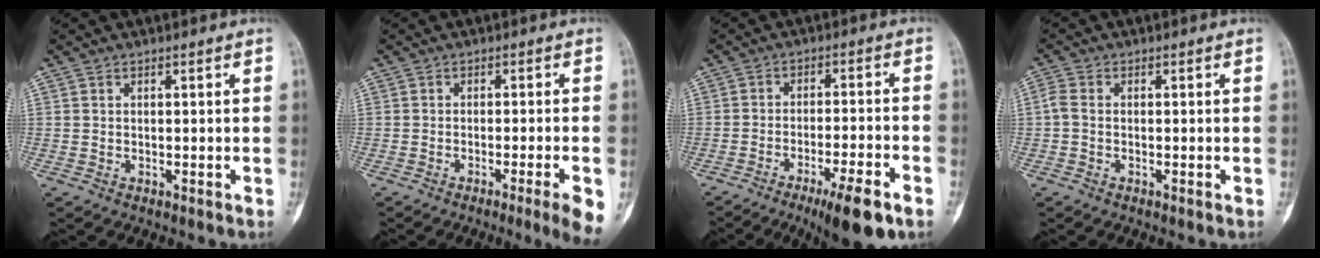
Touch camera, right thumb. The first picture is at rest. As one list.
[{"total": 6.0, "force": [-3.1, -0.5, 5.1], "torque": [-0.071, -0.002, -0.046]}, {"total": 11.0, "force": [-6.5, 1.8, 8.7], "torque": [-0.139, 0.019, -0.096]}, {"total": 2.1, "force": [-0.5, 1.2, 1.6], "torque": [-0.041, 0.005, -0.022]}]